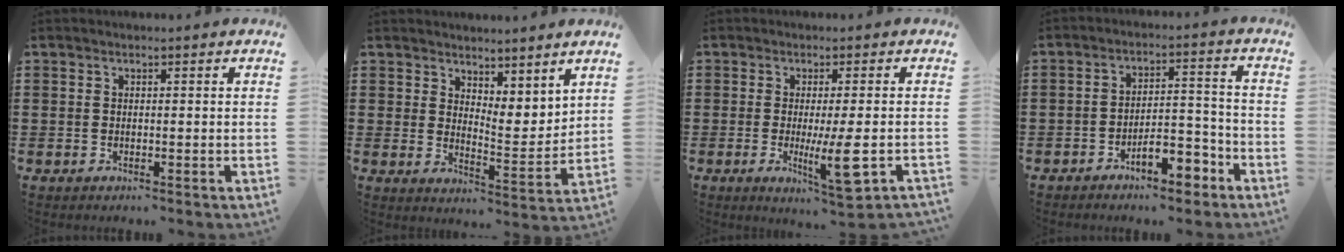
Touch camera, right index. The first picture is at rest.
{"total": 4.9, "force": [4.6, 1.7, 0.4], "torque": [-0.018, -0.025, 0.087]}
{"total": 7.7, "force": [-2.2, 0.5, 7.4], "torque": [-0.140, -0.028, -0.037]}
{"total": 6.3, "force": [-4.6, 1.9, 3.8], "torque": [-0.063, 0.012, -0.085]}